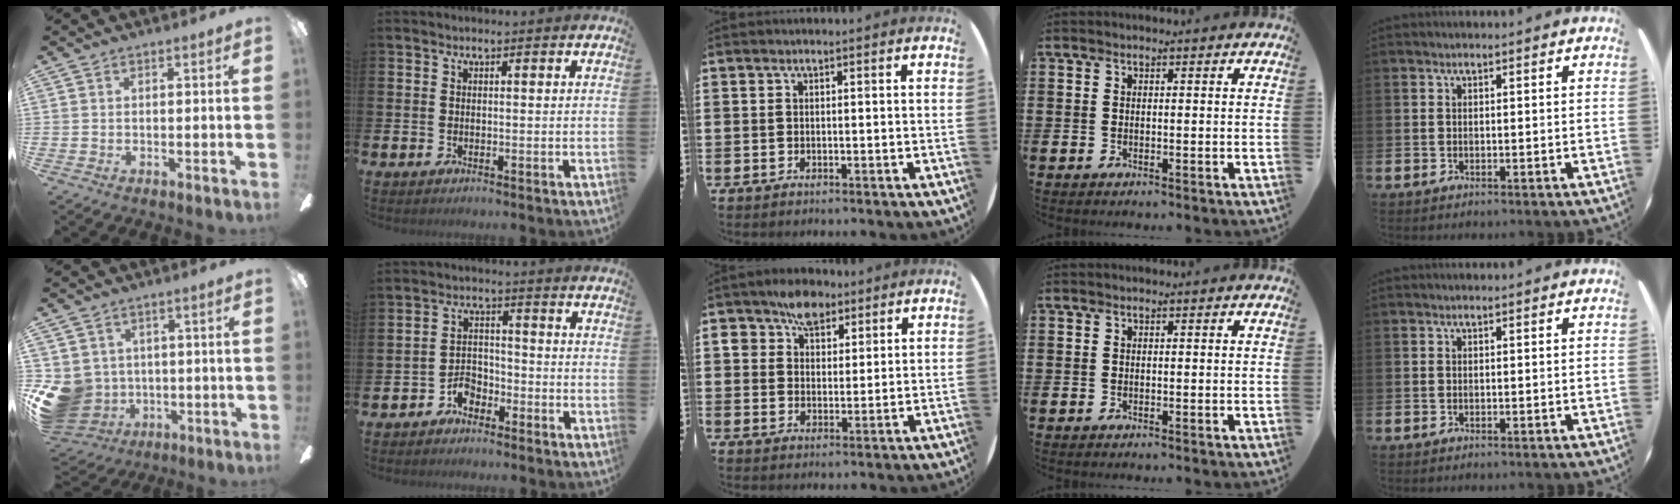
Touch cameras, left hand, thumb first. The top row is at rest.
{"thumb": {"total": 11.2, "force": [-1.1, 10.2, 4.5], "torque": [-0.126, 0.003, -0.014]}, "index": {"total": 3.5, "force": [-2.8, 1.9, 0.8], "torque": [-0.022, 0.008, -0.059]}, "middle": {"total": 5.6, "force": [4.0, 3.6, 1.5], "torque": [-0.029, 0.002, 0.072]}}